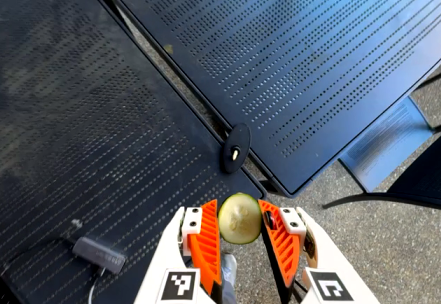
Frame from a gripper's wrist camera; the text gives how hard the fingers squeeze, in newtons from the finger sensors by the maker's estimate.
{"total": 7.3, "left": 6.7, "right": 7.9}